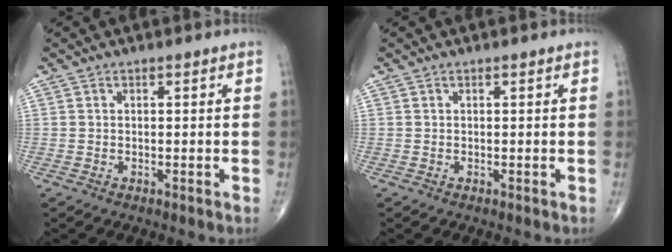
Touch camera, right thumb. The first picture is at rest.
{"total": 0.0}